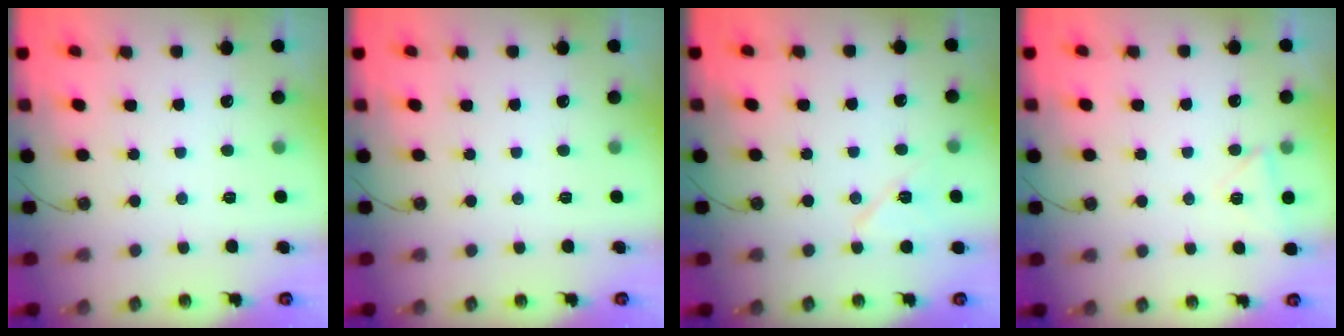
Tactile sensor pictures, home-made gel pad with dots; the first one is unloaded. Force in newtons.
{"total": 0.0}
{"total": 10.7, "press": 5.1, "slide": 9.5}
{"total": 5.1, "press": 5.1, "slide": 0.5}